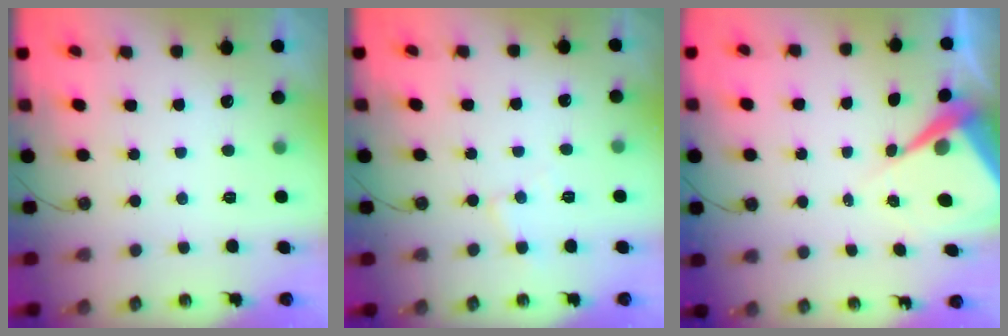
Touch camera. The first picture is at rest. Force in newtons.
{"total": 5.8, "press": 5.8, "slide": 0.6}
{"total": 8.2, "press": 8.2, "slide": 0.8}